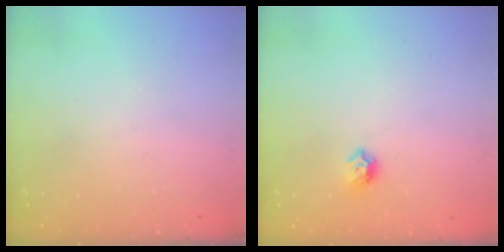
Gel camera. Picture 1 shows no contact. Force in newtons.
{"total": 5.6, "press": 5.5, "slide": 0.9}